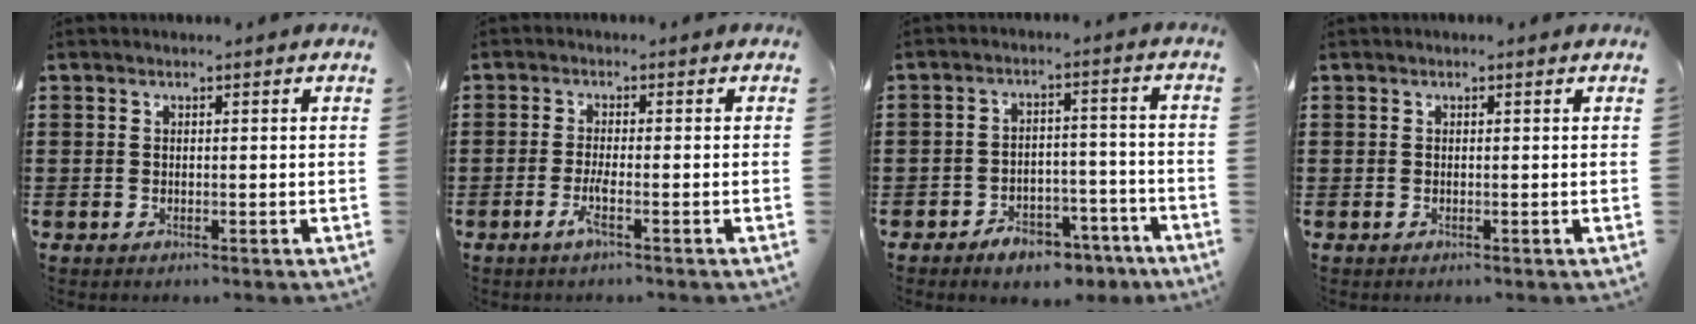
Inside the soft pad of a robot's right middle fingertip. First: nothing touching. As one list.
[{"total": 2.7, "force": [-1.3, 0.0, 2.3], "torque": [-0.048, -0.007, -0.027]}, {"total": 5.0, "force": [-4.4, 1.8, 1.6], "torque": [-0.021, 0.021, -0.082]}, {"total": 0.0}]